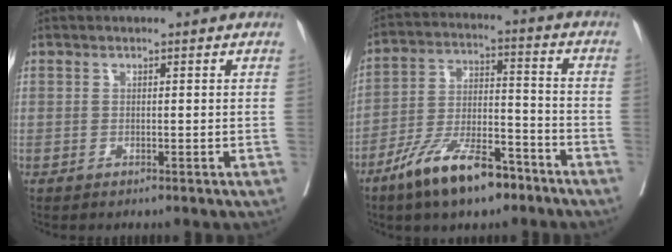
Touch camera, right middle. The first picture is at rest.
{"total": 12.7, "force": [-8.6, 4.0, 8.4], "torque": [-0.156, -0.003, -0.157]}